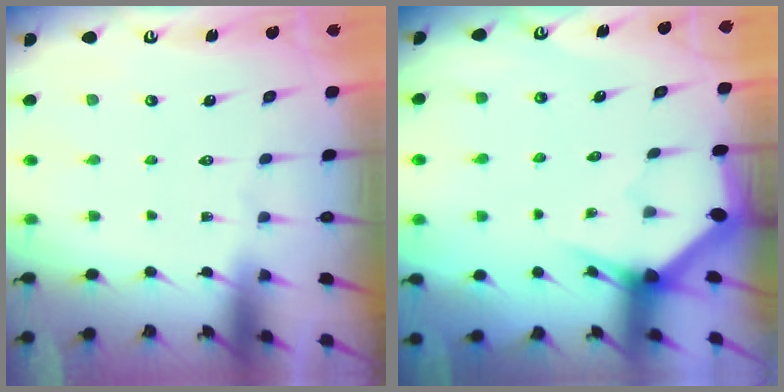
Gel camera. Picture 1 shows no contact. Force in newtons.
{"total": 2.9, "press": 2.9, "slide": 0.1}